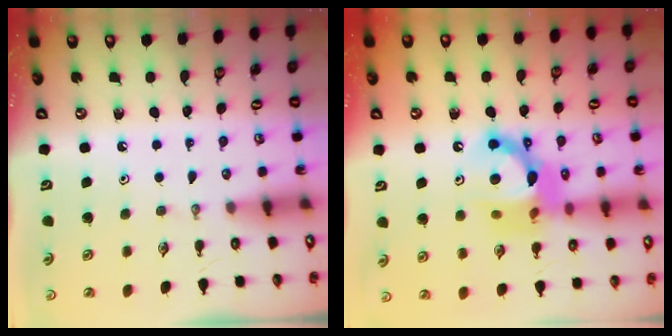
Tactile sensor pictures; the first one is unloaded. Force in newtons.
{"total": 13.7, "press": 13.6, "slide": 1.4}